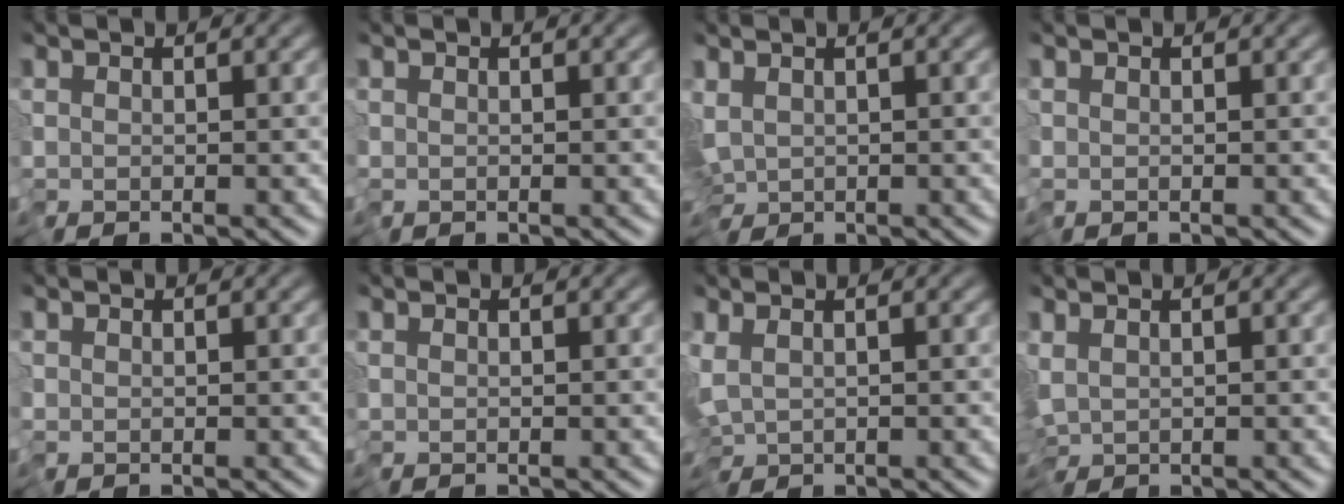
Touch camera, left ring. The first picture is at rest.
{"total": 0.0}
{"total": 2.6, "force": [-0.5, 1.6, 2.0], "torque": [-0.043, -0.007, -0.010]}
{"total": 0.0}
{"total": 0.0}
{"total": 0.0}
{"total": 2.6, "force": [-0.9, 1.4, 2.0], "torque": [-0.042, -0.009, -0.014]}
{"total": 1.9, "force": [-0.4, 1.0, 1.6], "torque": [-0.036, -0.002, -0.008]}